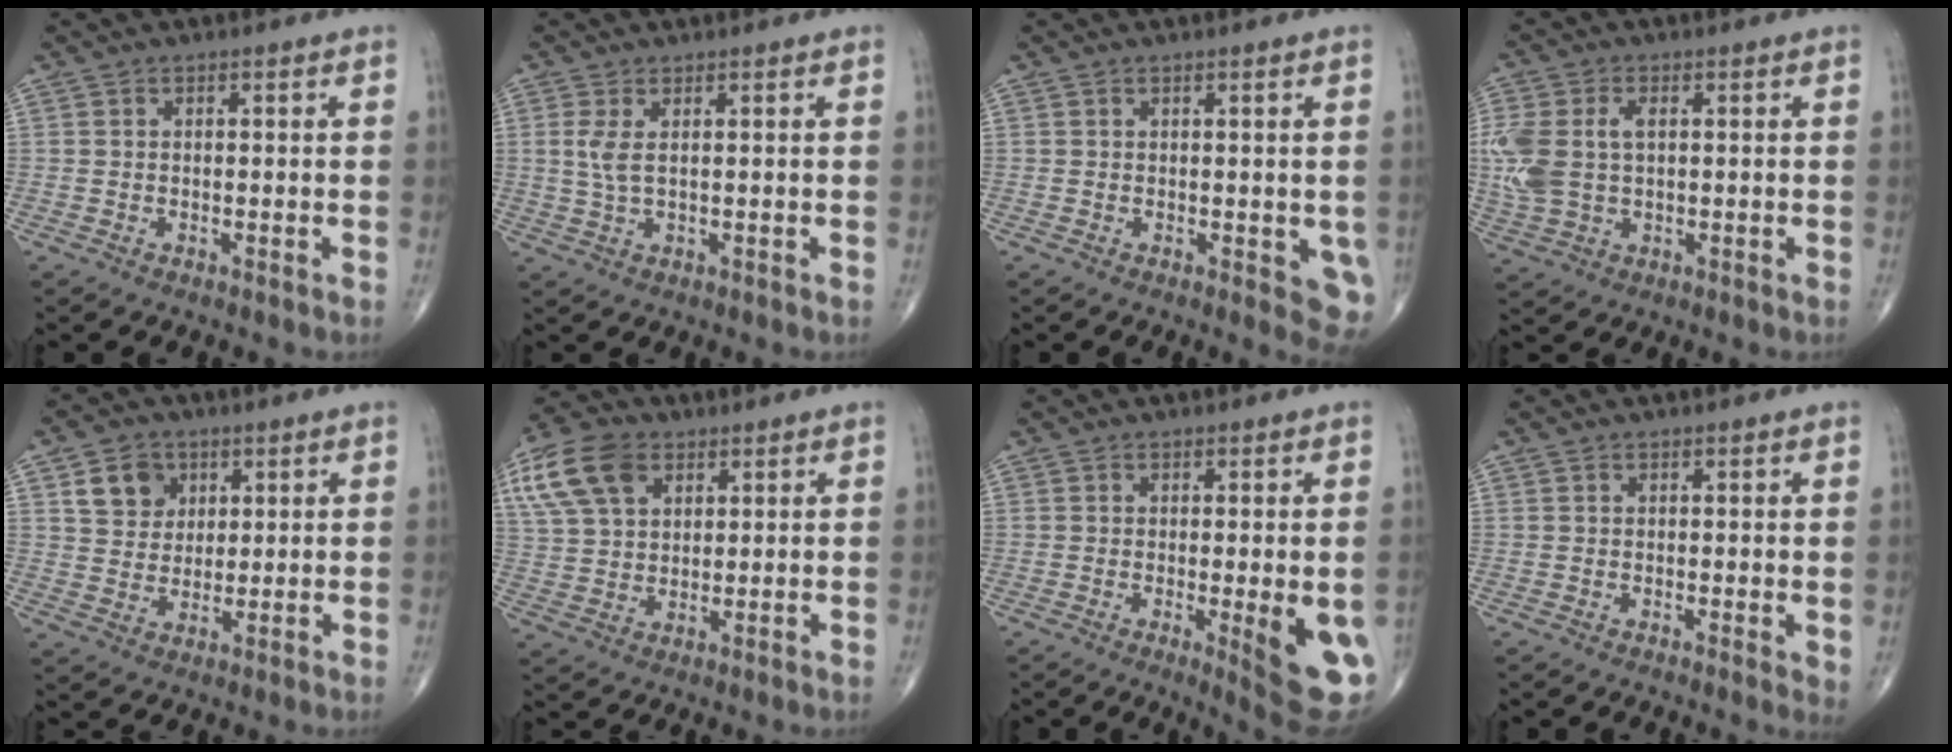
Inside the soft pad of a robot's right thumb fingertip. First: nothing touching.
{"total": 2.9, "force": [0.7, 0.8, 2.7], "torque": [-0.075, -0.006, 0.020]}
{"total": 5.2, "force": [-0.5, 2.2, 4.7], "torque": [-0.032, -0.007, -0.005]}
{"total": 10.7, "force": [1.1, 6.7, 8.2], "torque": [-0.210, 0.012, 0.028]}
{"total": 7.5, "force": [3.2, 6.2, 2.8], "torque": [-0.019, -0.013, 0.056]}
{"total": 14.3, "force": [6.4, 9.3, 8.8], "torque": [-0.180, 0.000, 0.122]}
{"total": 10.4, "force": [-2.1, 2.4, 9.9], "torque": [-0.121, -0.022, -0.023]}
{"total": 2.1, "force": [0.6, 0.8, 1.9], "torque": [-0.027, -0.009, 0.008]}